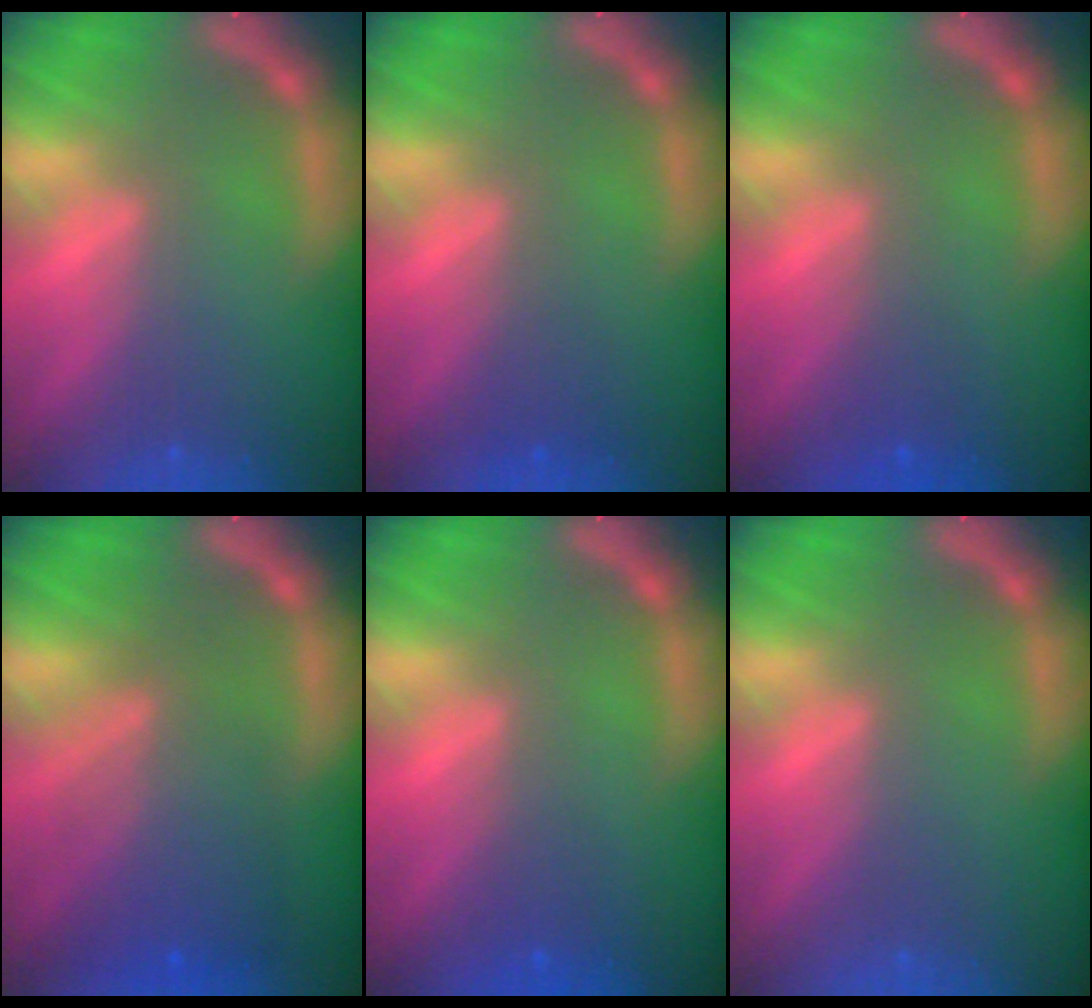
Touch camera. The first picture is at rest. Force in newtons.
{"total": 1.5}
{"total": 1.5}
{"total": 6.6}
{"total": 1.5}
{"total": 0.0}